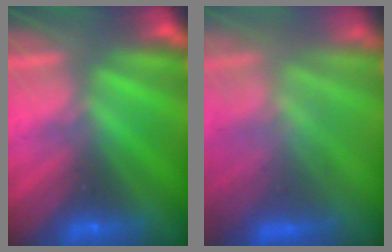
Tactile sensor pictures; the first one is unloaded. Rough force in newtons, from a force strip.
{"total": 2.8}